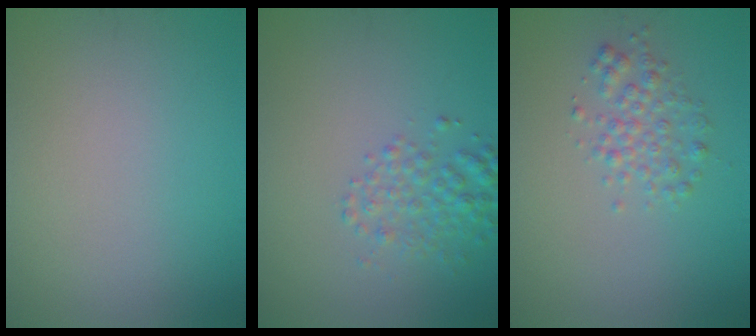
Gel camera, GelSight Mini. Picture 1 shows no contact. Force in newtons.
{"total": 2.6, "press": 2.6, "slide": 0.1}
{"total": 2.2, "press": 2.2, "slide": 0.0}